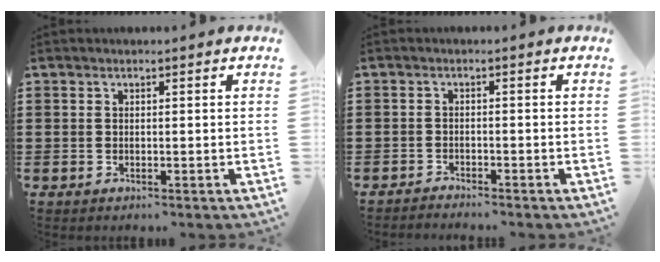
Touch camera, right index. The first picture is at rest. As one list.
[{"total": 1.5, "force": [-1.5, 0.0, -0.1], "torque": [-0.002, 0.004, -0.033]}]